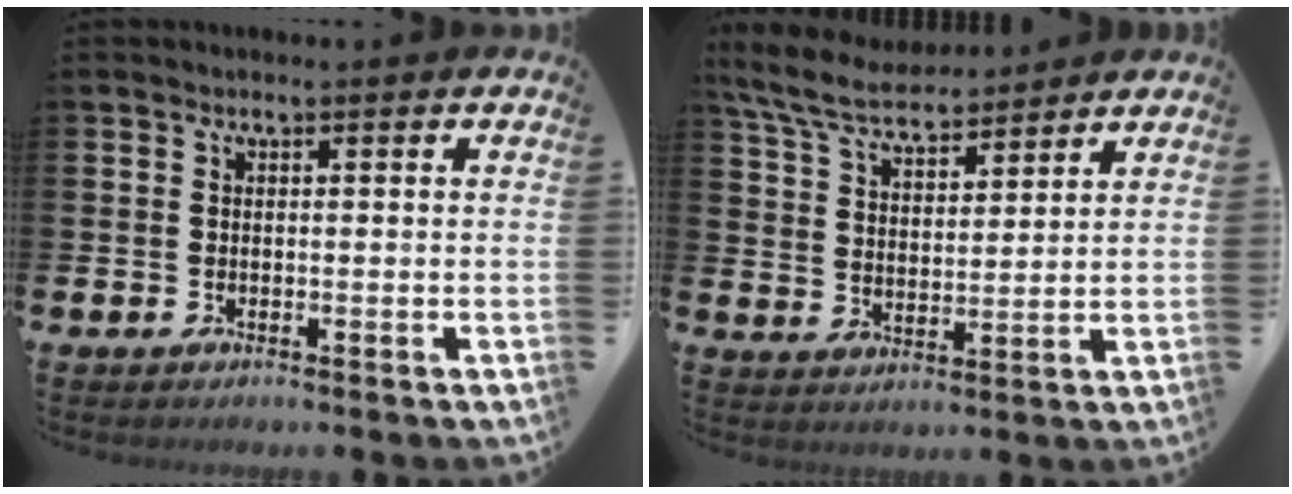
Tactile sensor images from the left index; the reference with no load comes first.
{"total": 7.5, "force": [7.0, 1.6, 2.2], "torque": [-0.066, -0.034, 0.128]}